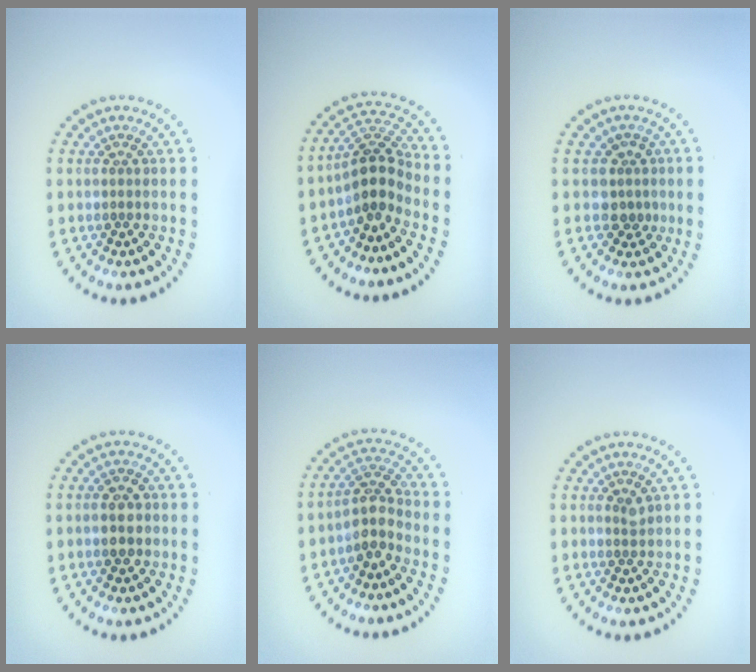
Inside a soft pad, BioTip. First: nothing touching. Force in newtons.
{"total": 3.7, "press": 2.8, "slide": 2.3}
{"total": 2.2, "press": 1.7, "slide": 1.4}
{"total": 2.1, "press": 2.1, "slide": 0.2}
{"total": 2.9, "press": 2.3, "slide": 1.8}
{"total": 0.8, "press": 0.6, "slide": 0.6}